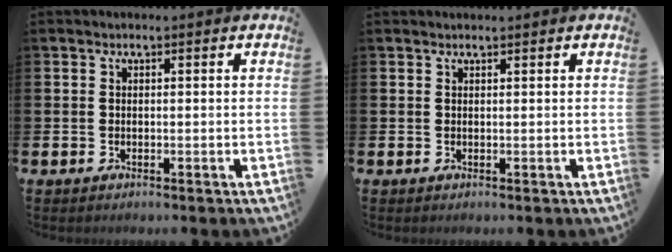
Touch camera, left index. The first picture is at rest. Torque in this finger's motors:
{"motor_torque": [1.04, -1.10, 0.50, 0.06]}